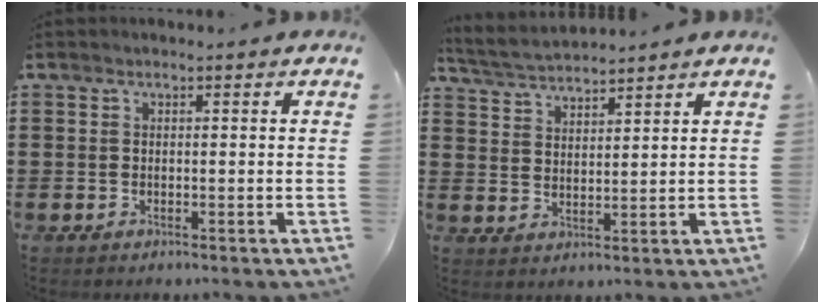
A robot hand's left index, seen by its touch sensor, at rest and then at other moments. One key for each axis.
{"total": 3.5, "fx": 3.5, "fy": 0.1, "fz": 0.4, "tx": -0.022, "ty": -0.013, "tz": 0.063}